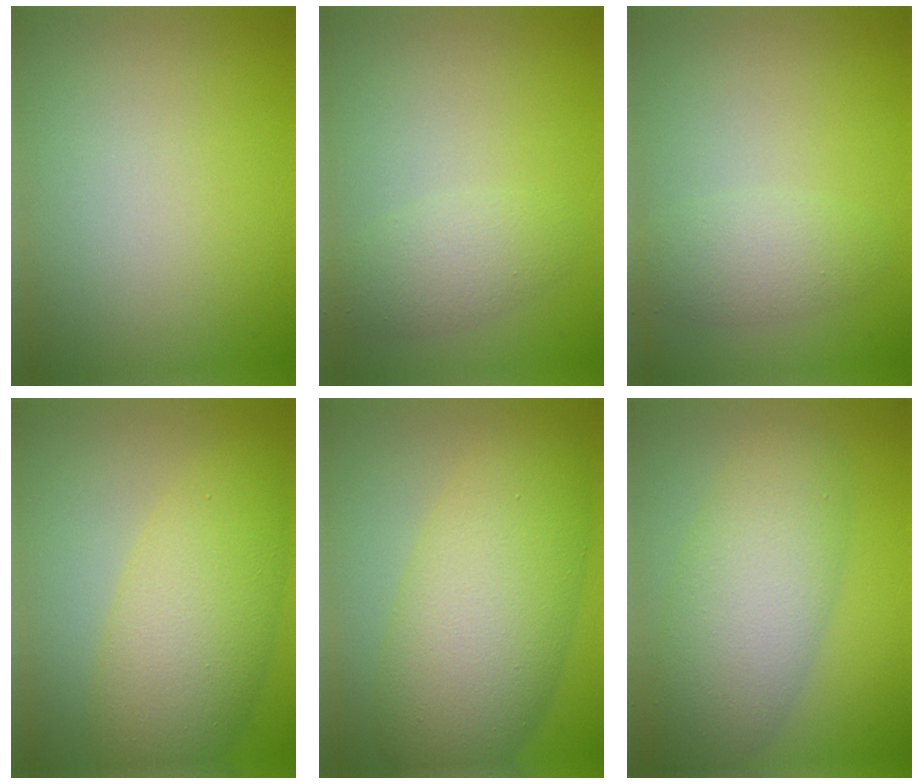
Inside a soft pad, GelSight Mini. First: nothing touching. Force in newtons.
{"total": 2.4, "press": 2.4, "slide": 0.1}
{"total": 2.4, "press": 2.4, "slide": 0.1}
{"total": 7.1, "press": 7.1, "slide": 0.1}
{"total": 9.7, "press": 9.7, "slide": 0.3}
{"total": 6.7, "press": 6.7, "slide": 0.5}